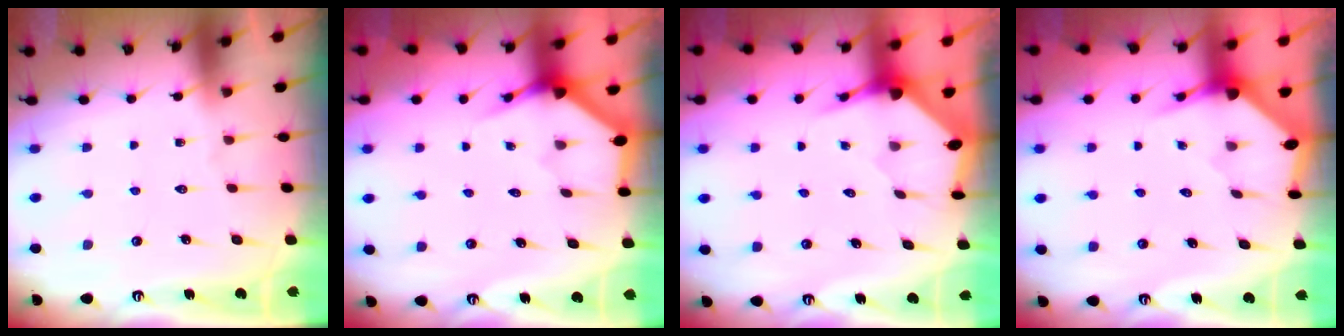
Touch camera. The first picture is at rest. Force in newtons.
{"total": 3.6, "press": 3.6, "slide": 0.2}
{"total": 3.5, "press": 3.5, "slide": 0.5}
{"total": 3.5, "press": 3.5, "slide": 0.2}